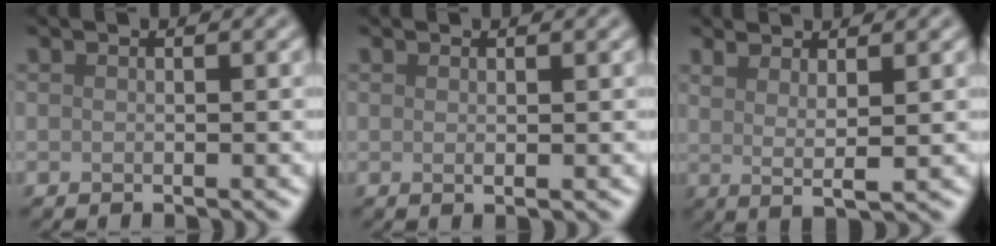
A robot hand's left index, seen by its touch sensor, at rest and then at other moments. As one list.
[{"total": 0.8, "force": [0.2, 0.2, 0.7], "torque": [-0.010, 0.001, 0.003]}, {"total": 2.8, "force": [1.3, 0.5, 2.4], "torque": [-0.041, -0.006, 0.023]}]